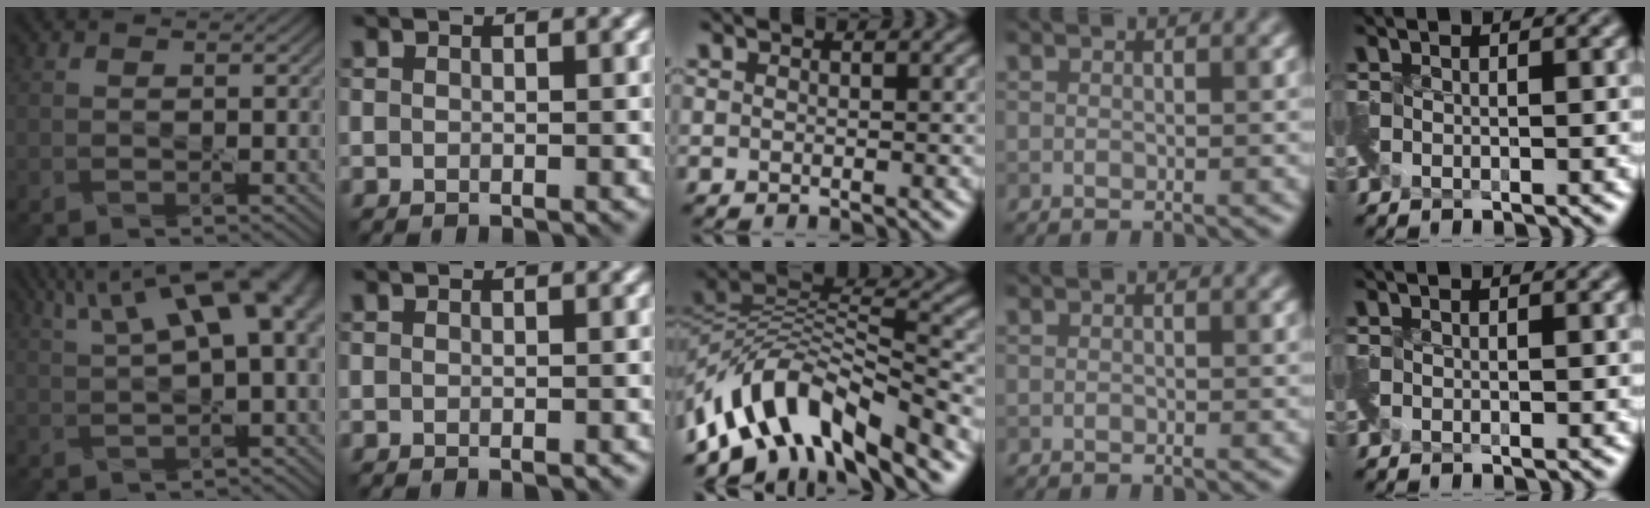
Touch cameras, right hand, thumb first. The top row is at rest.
{"thumb": {"total": 12.4, "force": [4.7, 4.2, 10.7], "torque": [-0.168, 0.022, 0.074]}, "index": {"total": 0.7, "force": [-0.4, 0.1, 0.5], "torque": [-0.007, -0.002, -0.003]}, "middle": {"total": 9.6, "force": [-5.8, 3.9, 6.6], "torque": [-0.104, 0.012, -0.115]}}